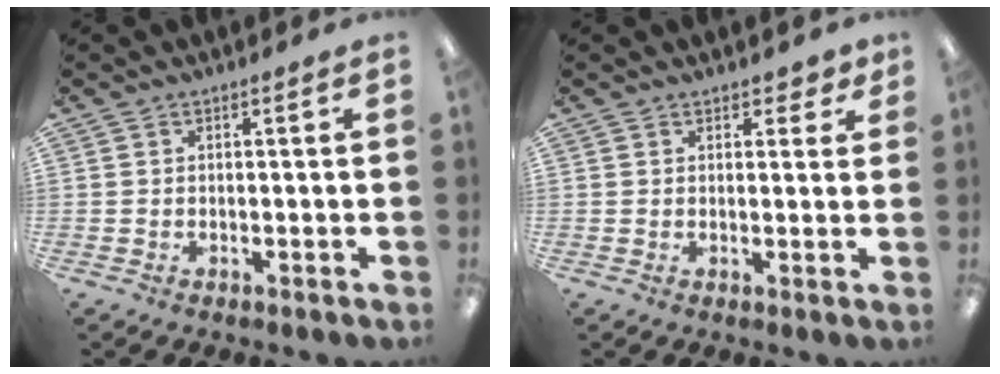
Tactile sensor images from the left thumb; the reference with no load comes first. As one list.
[{"total": 2.5, "force": [1.8, 1.6, 0.7], "torque": [0.001, -0.002, 0.031]}]